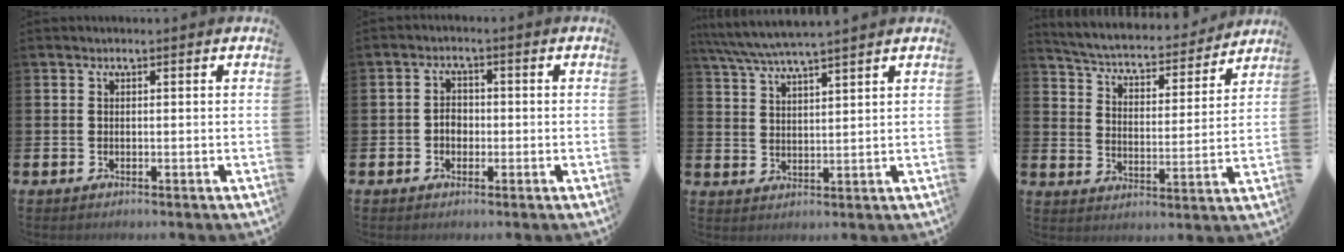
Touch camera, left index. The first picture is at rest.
{"total": 2.4, "force": [-0.6, 1.9, 1.4], "torque": [-0.015, 0.001, -0.016]}
{"total": 5.3, "force": [5.0, -0.2, 1.7], "torque": [-0.054, -0.022, 0.090]}
{"total": 4.7, "force": [4.4, 1.1, 1.1], "torque": [-0.048, -0.040, 0.068]}